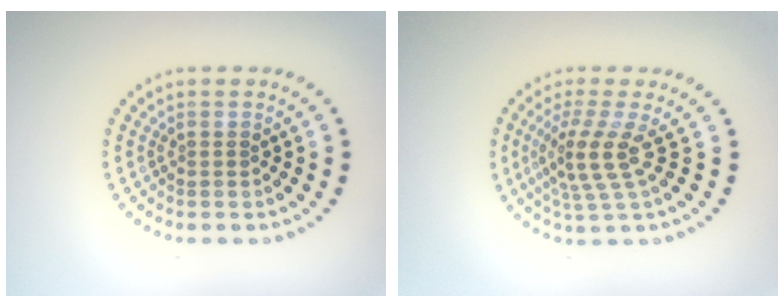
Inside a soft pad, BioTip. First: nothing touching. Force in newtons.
{"total": 3.4, "press": 2.6, "slide": 2.2}